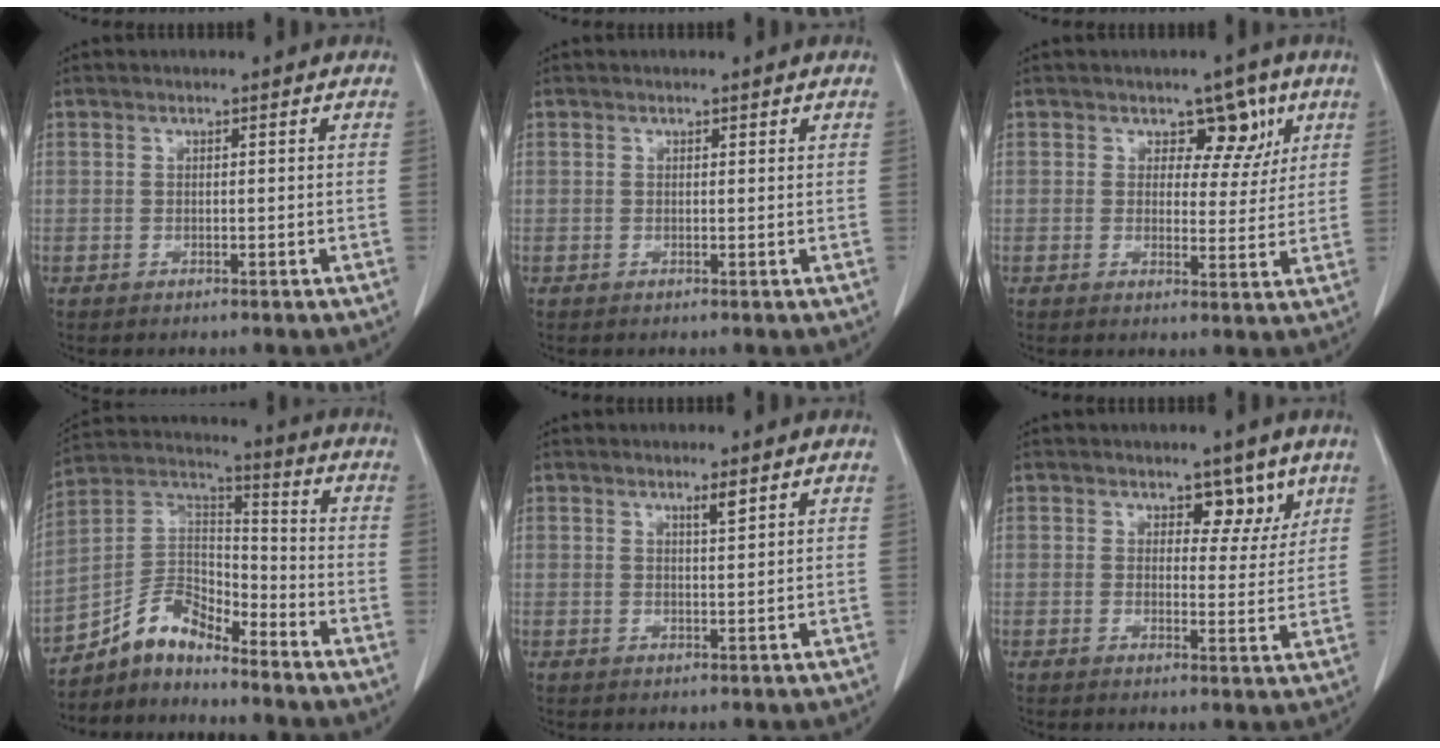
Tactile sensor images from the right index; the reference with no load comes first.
{"total": 0.0}
{"total": 5.5, "force": [2.7, 3.6, 3.1], "torque": [-0.020, 0.003, 0.034]}
{"total": 8.6, "force": [-7.7, 2.9, 2.5], "torque": [-0.046, 0.040, -0.149]}
{"total": 1.8, "force": [1.2, 0.1, 1.3], "torque": [-0.023, -0.003, 0.021]}
{"total": 4.5, "force": [2.8, 2.5, 2.4], "torque": [-0.015, -0.003, 0.039]}